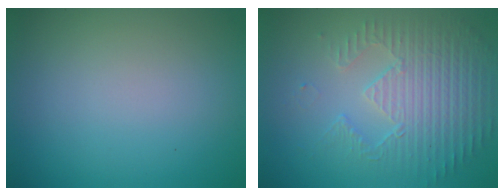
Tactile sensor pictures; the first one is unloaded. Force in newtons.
{"total": 3.8, "press": 3.6, "slide": 1.2}